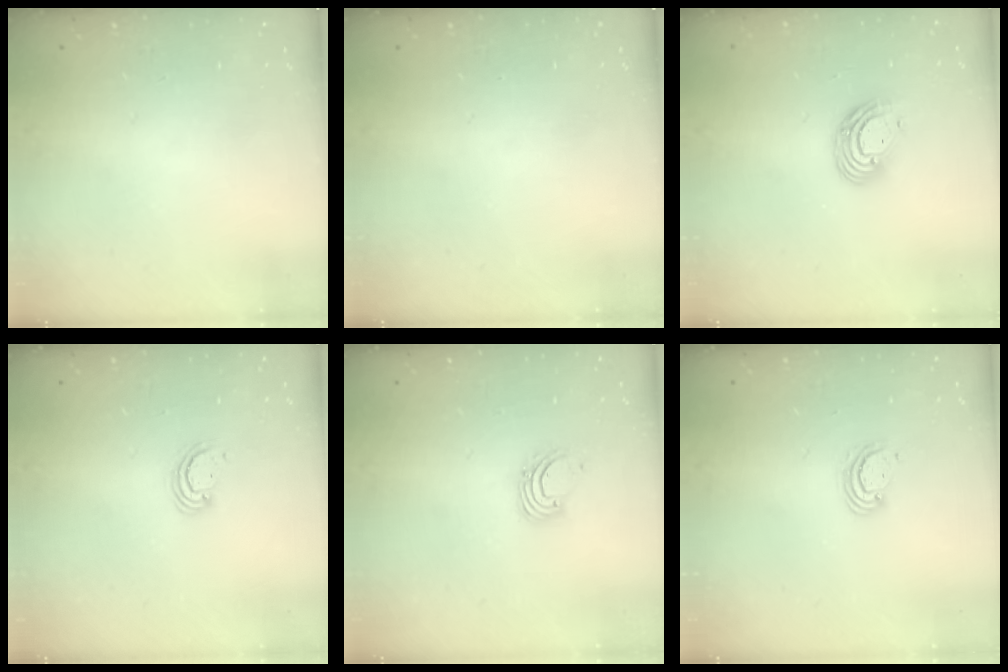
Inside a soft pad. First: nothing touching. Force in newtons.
{"total": 0.0}
{"total": 9.5, "press": 9.4, "slide": 1.7}
{"total": 2.8, "press": 2.8, "slide": 0.3}
{"total": 3.1, "press": 3.1, "slide": 0.2}
{"total": 3.3, "press": 3.3, "slide": 0.2}